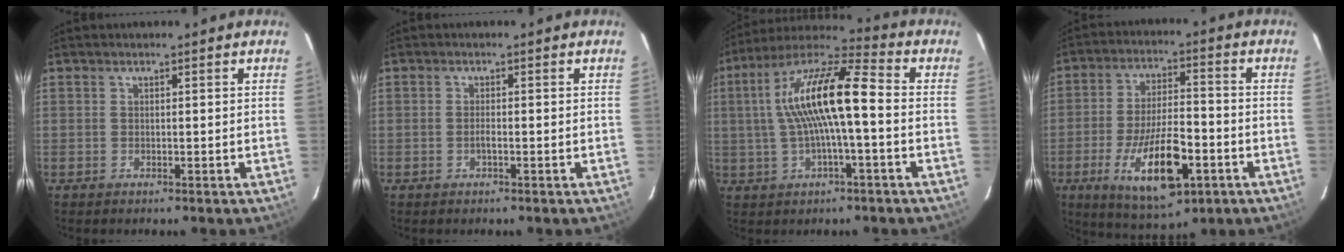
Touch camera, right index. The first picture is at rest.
{"total": 1.0, "force": [-0.5, 0.3, 0.9], "torque": [-0.018, 0.003, -0.010]}
{"total": 15.3, "force": [0.3, 3.1, 14.9], "torque": [-0.279, 0.023, -0.001]}
{"total": 16.0, "force": [-6.4, 6.0, 13.4], "torque": [-0.261, -0.017, -0.099]}